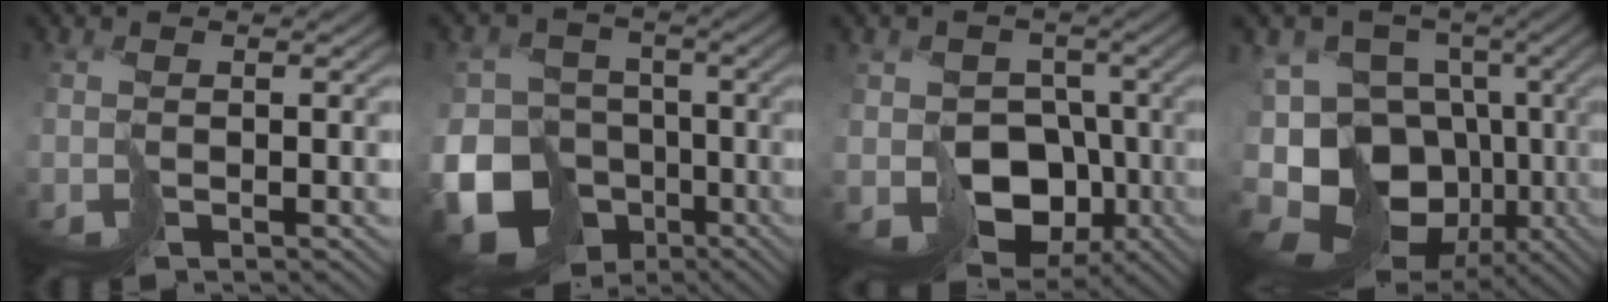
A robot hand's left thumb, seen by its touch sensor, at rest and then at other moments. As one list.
[{"total": 17.0, "force": [-8.0, 13.3, 6.7], "torque": [-0.186, -0.052, -0.118]}, {"total": 10.8, "force": [-3.8, 8.8, 4.9], "torque": [-0.100, -0.022, -0.065]}, {"total": 17.1, "force": [-7.7, 12.1, 9.2], "torque": [-0.200, -0.014, -0.104]}]